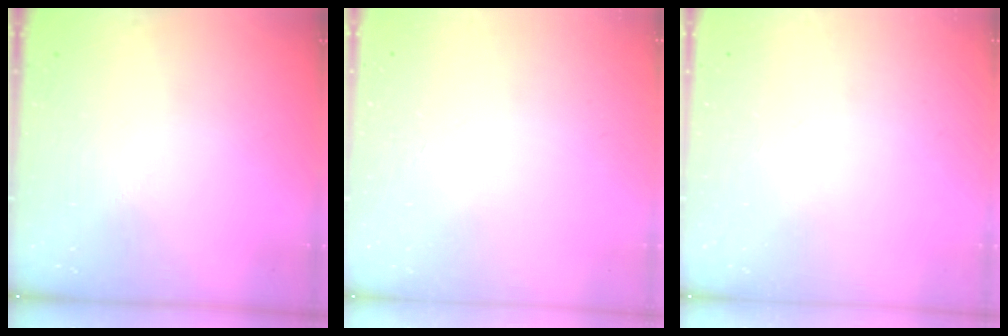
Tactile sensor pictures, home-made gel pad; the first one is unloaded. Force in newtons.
{"total": 2.4, "press": 2.4, "slide": 0.2}
{"total": 0.0}